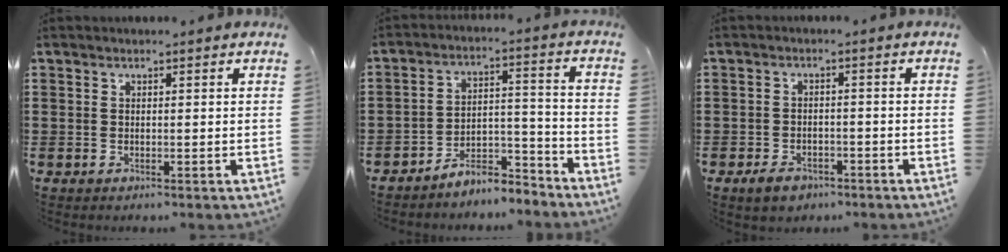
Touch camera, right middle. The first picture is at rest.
{"total": 6.8, "force": [-6.6, 1.1, 1.0], "torque": [-0.011, 0.017, -0.130]}
{"total": 3.0, "force": [-2.4, 1.5, 0.9], "torque": [-0.018, 0.005, -0.049]}